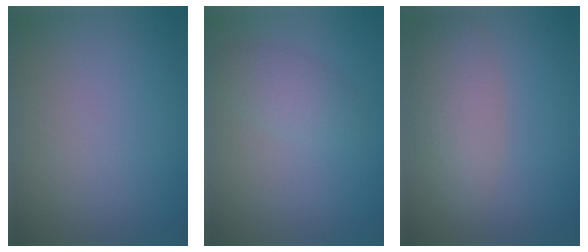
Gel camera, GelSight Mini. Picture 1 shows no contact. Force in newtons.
{"total": 2.3, "press": 2.3, "slide": 0.1}
{"total": 4.5, "press": 4.4, "slide": 0.4}